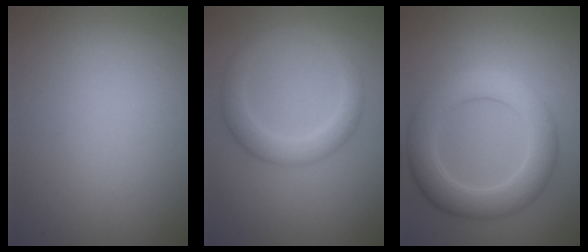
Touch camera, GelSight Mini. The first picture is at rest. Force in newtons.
{"total": 3.1, "press": 3.1, "slide": 0.1}
{"total": 6.2, "press": 6.2, "slide": 0.3}